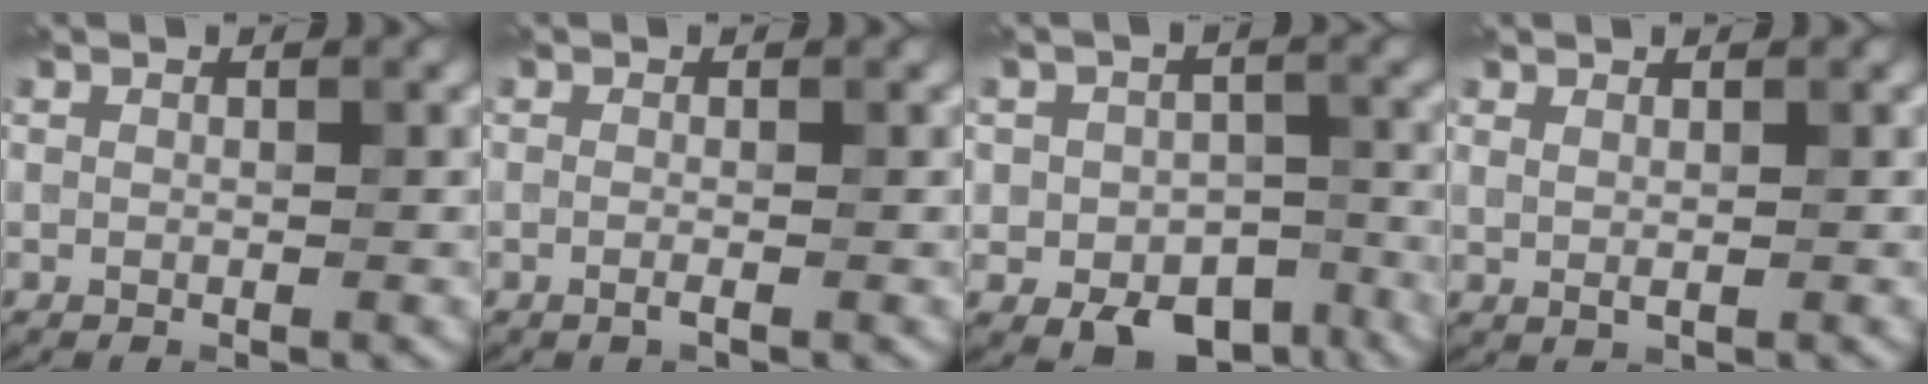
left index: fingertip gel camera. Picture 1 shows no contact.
{"total": 1.0, "force": [-0.3, 0.3, 0.9], "torque": [-0.014, -0.007, -0.008]}
{"total": 7.8, "force": [-3.6, 5.2, 4.6], "torque": [-0.064, -0.024, -0.043]}
{"total": 1.1, "force": [0.6, 0.3, 0.8], "torque": [-0.017, -0.006, 0.015]}